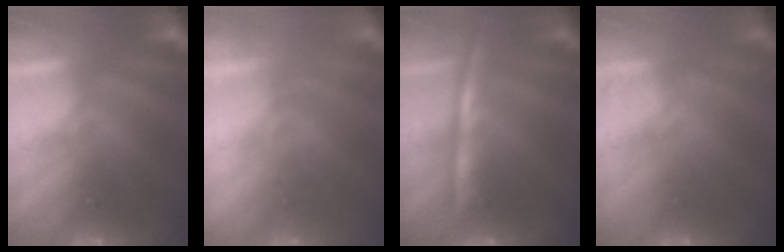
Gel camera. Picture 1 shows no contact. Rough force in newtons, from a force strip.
{"total": 2.1}
{"total": 5.6}
{"total": 4.5}